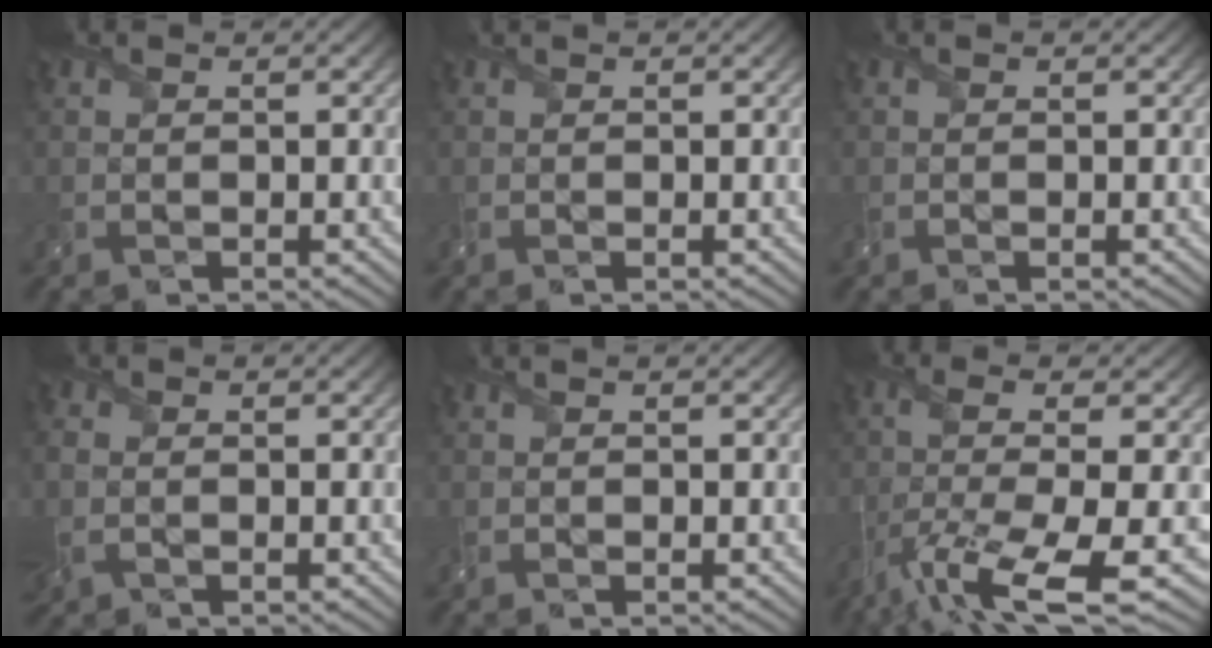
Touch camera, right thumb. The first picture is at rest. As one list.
[{"total": 0.6, "force": [0.5, 0.2, 0.0], "torque": [0.000, 0.004, 0.009]}, {"total": 0.0}, {"total": 3.5, "force": [-0.9, 2.4, 2.3], "torque": [-0.077, -0.008, -0.025]}, {"total": 0.5, "force": [0.1, 0.0, 0.5], "torque": [-0.013, 0.000, 0.000]}, {"total": 11.2, "force": [-5.3, 2.5, 9.5], "torque": [-0.190, -0.013, -0.094]}]